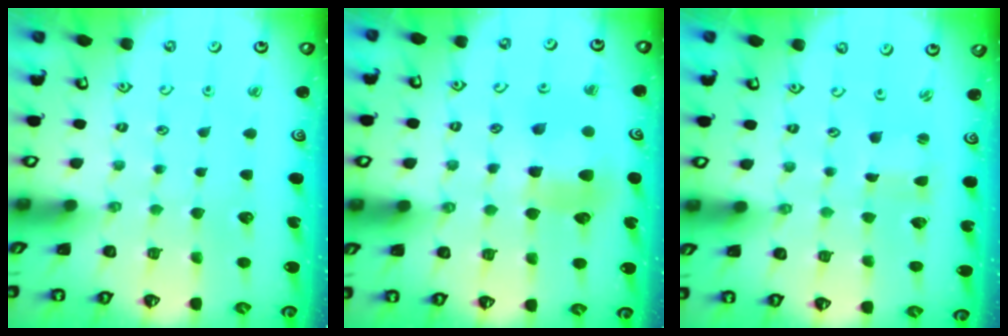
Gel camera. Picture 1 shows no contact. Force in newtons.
{"total": 7.5, "press": 7.5, "slide": 0.3}
{"total": 0.6, "press": 0.6, "slide": 0.0}